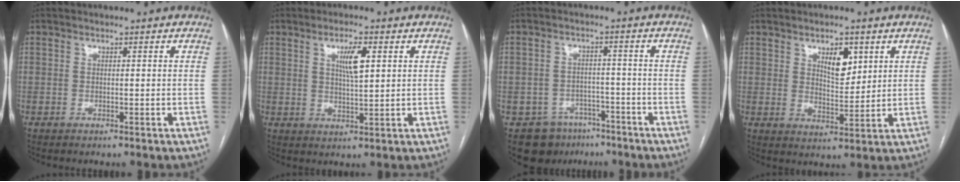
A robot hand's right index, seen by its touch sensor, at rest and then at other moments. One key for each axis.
{"total": 4.9, "fx": 1.7, "fy": 0.8, "fz": 4.5, "tx": -0.081, "ty": 0.001, "tz": 0.033}
{"total": 7.9, "fx": -5.2, "fy": 5.9, "fz": 1.0, "tx": -0.009, "ty": 0.018, "tz": -0.071}
{"total": 5.6, "fx": 2.7, "fy": 2.4, "fz": 4.3, "tx": -0.071, "ty": -0.003, "tz": 0.050}